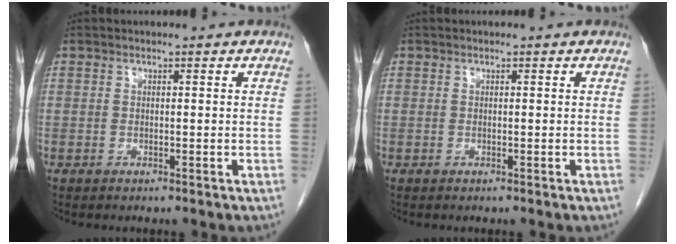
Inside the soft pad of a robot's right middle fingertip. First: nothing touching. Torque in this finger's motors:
{"motor_torque": [0.00, -0.04, 0.00, 0.00]}